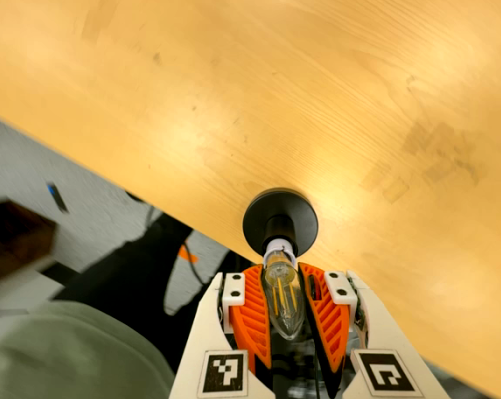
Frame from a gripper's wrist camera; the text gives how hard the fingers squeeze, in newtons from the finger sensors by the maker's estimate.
{"total": 20.3, "left": 20.1, "right": 20.5}